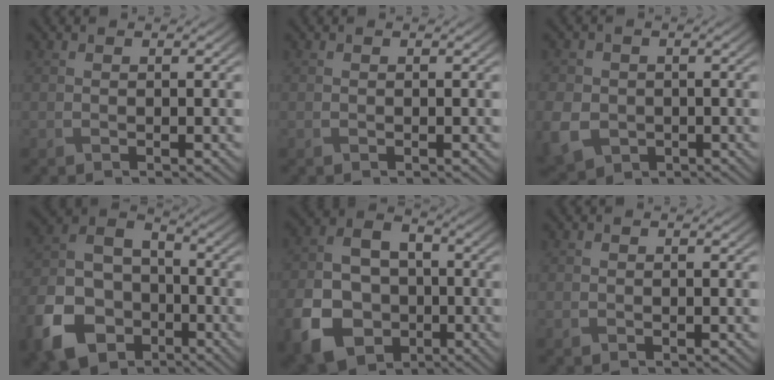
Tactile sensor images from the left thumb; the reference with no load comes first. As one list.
[{"total": 0.0}, {"total": 6.8, "force": [-1.7, 5.9, 3.0], "torque": [-0.101, -0.027, -0.038]}, {"total": 14.2, "force": [-7.0, 10.0, 7.2], "torque": [-0.186, -0.043, -0.138]}, {"total": 12.8, "force": [-5.0, 9.8, 6.6], "torque": [-0.170, -0.044, -0.096]}, {"total": 0.5, "force": [-0.2, 0.5, 0.0], "torque": [-0.001, -0.005, -0.004]}]